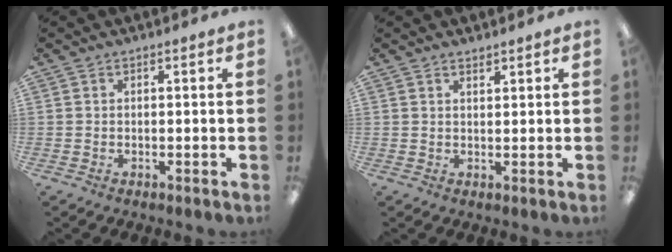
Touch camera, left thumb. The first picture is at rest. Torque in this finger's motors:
{"motor_torque": [-0.15, -0.10, 0.02, 0.08, -0.03]}